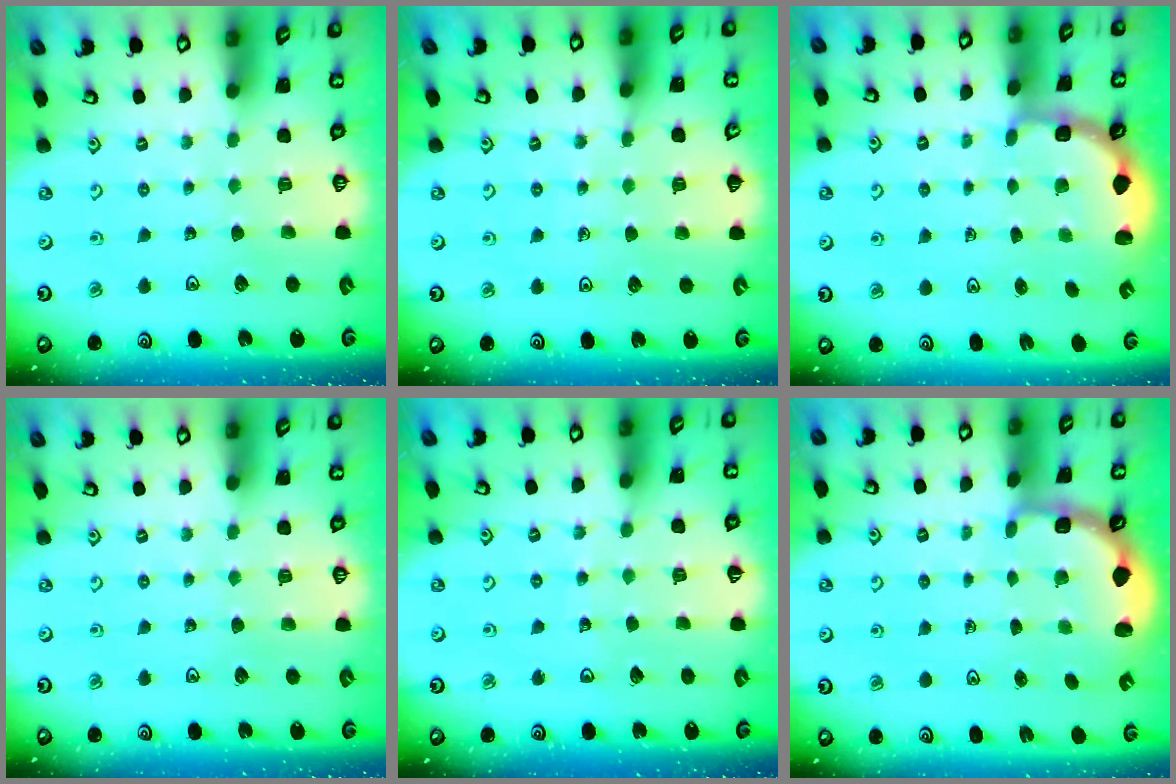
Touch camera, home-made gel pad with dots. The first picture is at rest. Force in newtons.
{"total": 6.2, "press": 6.0, "slide": 1.7}
{"total": 2.9, "press": 2.5, "slide": 1.4}
{"total": 0.0}
{"total": 4.2, "press": 4.1, "slide": 0.5}
{"total": 2.7, "press": 2.1, "slide": 1.7}